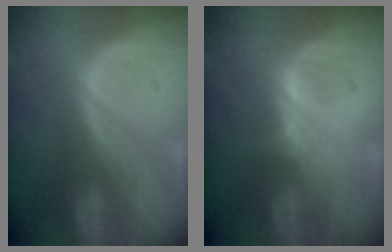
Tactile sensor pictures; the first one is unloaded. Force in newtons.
{"total": 0.7, "press": 0.7, "slide": 0.2}